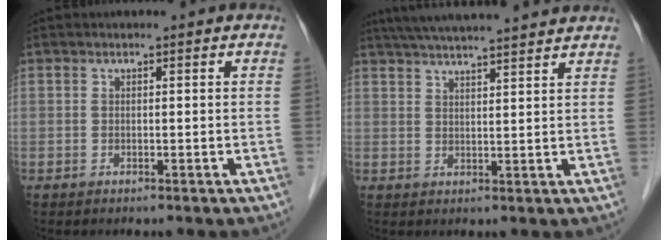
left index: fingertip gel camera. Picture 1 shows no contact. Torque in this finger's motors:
{"motor_torque": [-0.14, -0.55, 0.40, 0.12]}